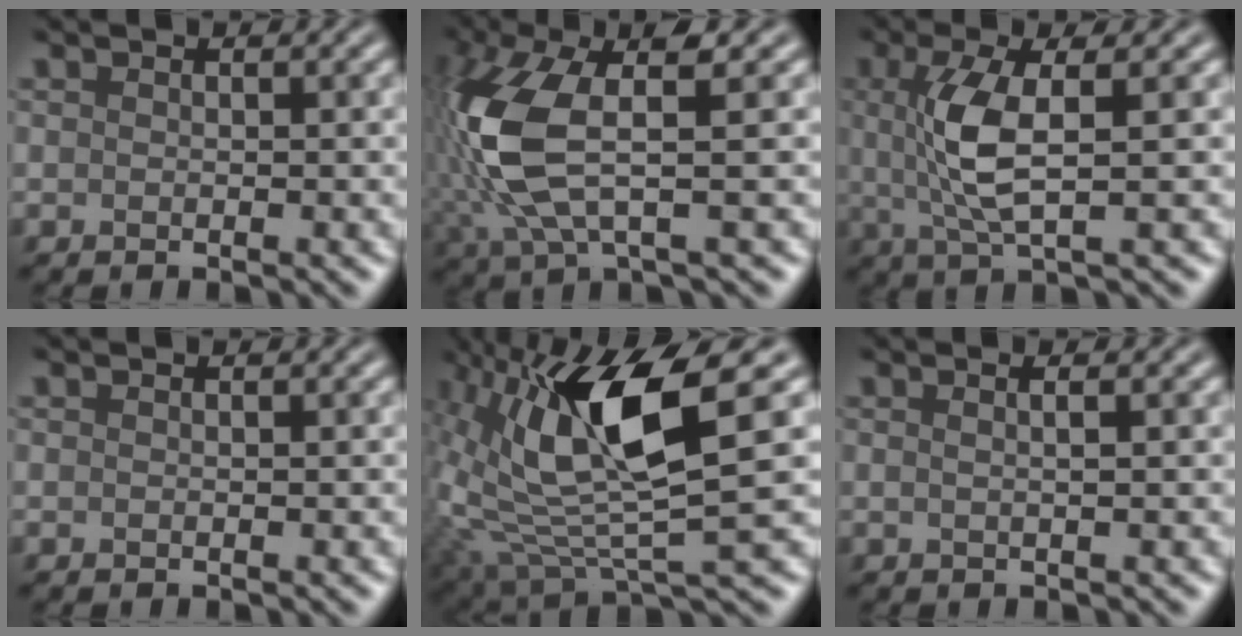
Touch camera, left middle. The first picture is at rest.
{"total": 9.5, "force": [0.5, 3.5, 8.9], "torque": [-0.217, 0.001, 0.008]}
{"total": 5.1, "force": [0.5, 1.4, 4.8], "torque": [-0.110, 0.000, 0.014]}
{"total": 0.0}
{"total": 11.5, "force": [2.1, 3.8, 10.7], "torque": [-0.209, -0.009, 0.043]}
{"total": 2.3, "force": [0.8, 1.1, 1.8], "torque": [-0.009, 0.006, -0.013]}